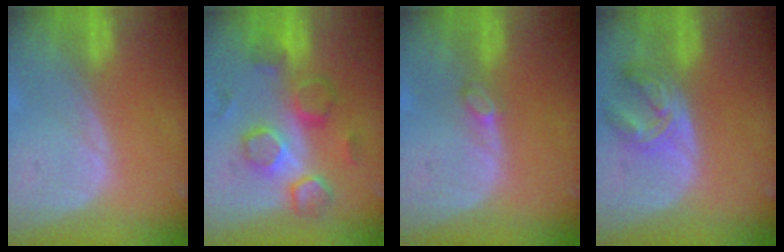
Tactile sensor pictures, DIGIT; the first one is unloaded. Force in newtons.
{"total": 8.7, "press": 8.6, "slide": 1.5}
{"total": 1.6, "press": 1.6, "slide": 0.2}
{"total": 5.7, "press": 5.7, "slide": 0.4}